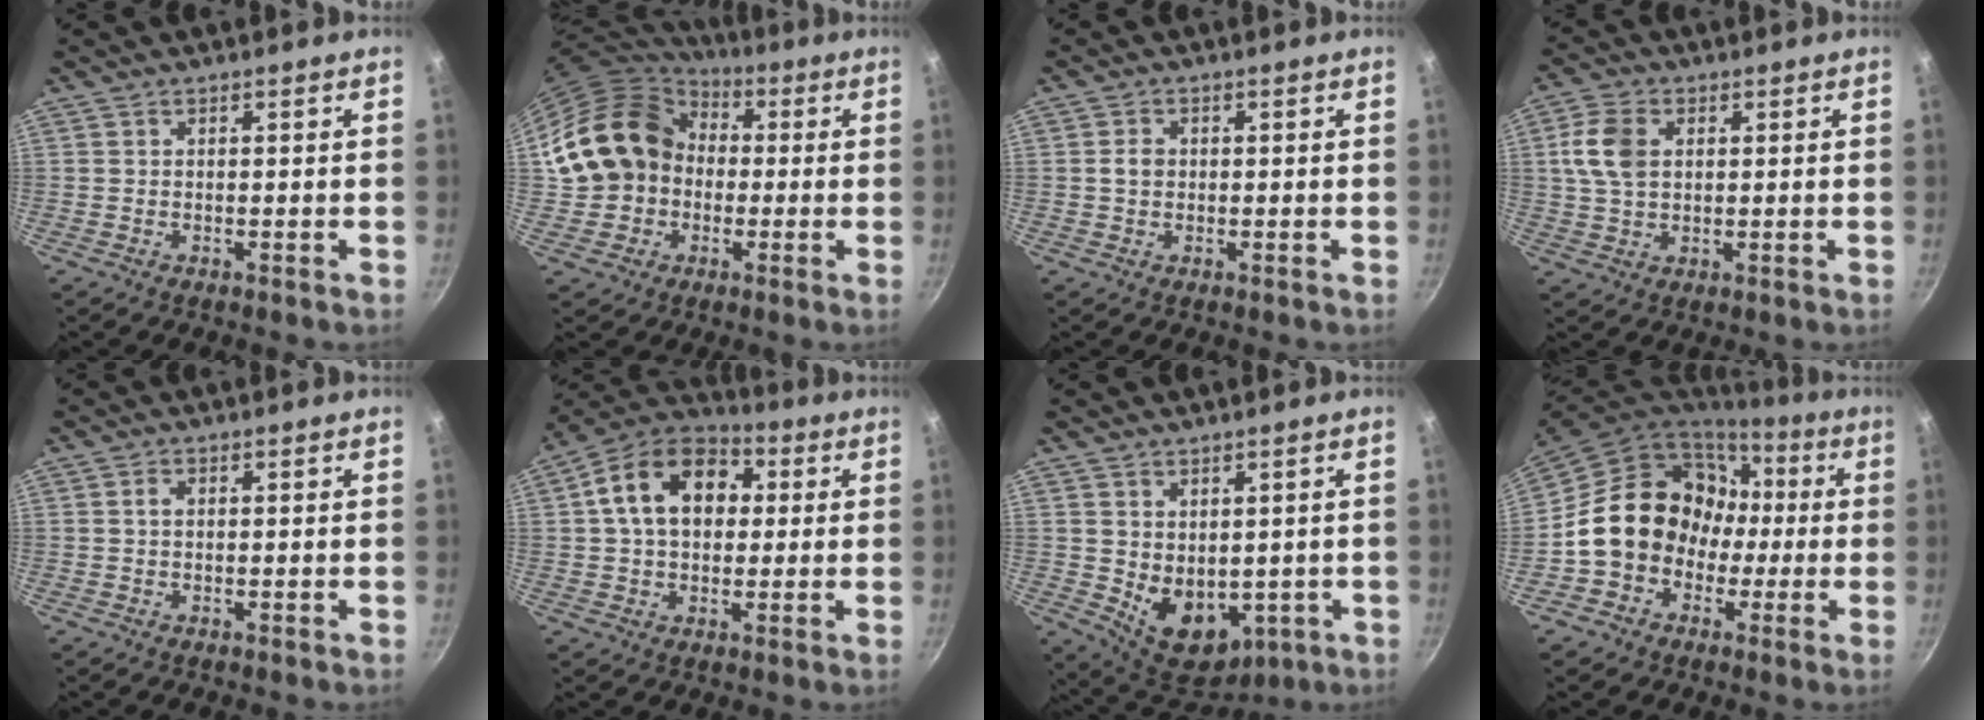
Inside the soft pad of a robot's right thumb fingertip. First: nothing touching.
{"total": 16.9, "force": [0.8, 14.2, 9.1], "torque": [-0.144, 0.044, 0.012]}
{"total": 2.3, "force": [0.1, 1.9, 1.4], "torque": [-0.017, 0.006, -0.001]}
{"total": 7.8, "force": [1.6, 5.4, 5.4], "torque": [-0.093, 0.006, 0.028]}
{"total": 1.2, "force": [0.1, 0.8, 0.8], "torque": [-0.013, 0.005, 0.002]}
{"total": 15.7, "force": [2.8, 11.2, 10.6], "torque": [-0.144, 0.028, 0.029]}
{"total": 11.0, "force": [-0.4, 7.8, 7.7], "torque": [-0.087, -0.023, 0.021]}
{"total": 16.6, "force": [-0.7, 14.4, 8.2], "torque": [-0.089, 0.058, -0.009]}